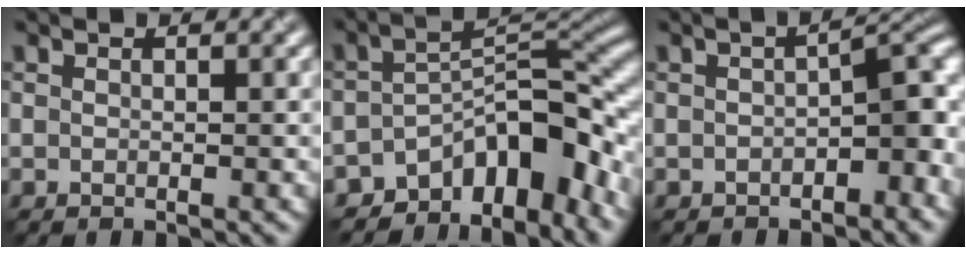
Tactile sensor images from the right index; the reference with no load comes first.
{"total": 9.1, "force": [-6.1, 4.1, 5.4], "torque": [-0.045, 0.004, -0.109]}
{"total": 4.7, "force": [-1.8, 2.1, 3.8], "torque": [-0.037, 0.010, -0.032]}